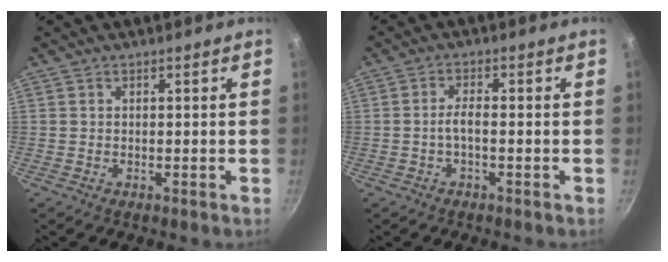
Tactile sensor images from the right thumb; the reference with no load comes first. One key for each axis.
{"total": 2.5, "fx": -0.9, "fy": 0.6, "fz": 2.3, "tx": -0.051, "ty": 0.013, "tz": -0.022}